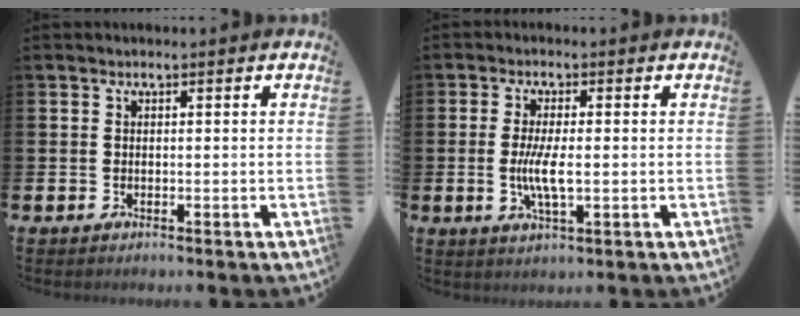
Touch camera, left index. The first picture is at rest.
{"total": 4.5, "force": [-0.3, 1.3, 4.3], "torque": [-0.074, 0.002, -0.006]}